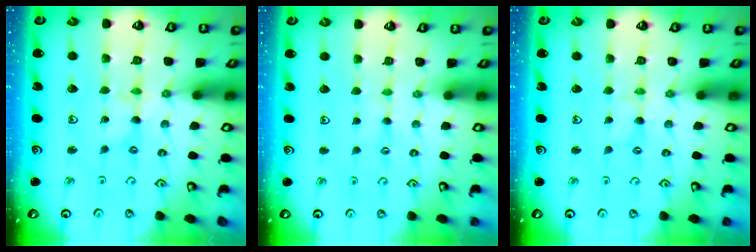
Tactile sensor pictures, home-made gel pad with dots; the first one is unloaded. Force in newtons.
{"total": 2.1, "press": 2.1, "slide": 0.3}
{"total": 1.1, "press": 1.1, "slide": 0.3}